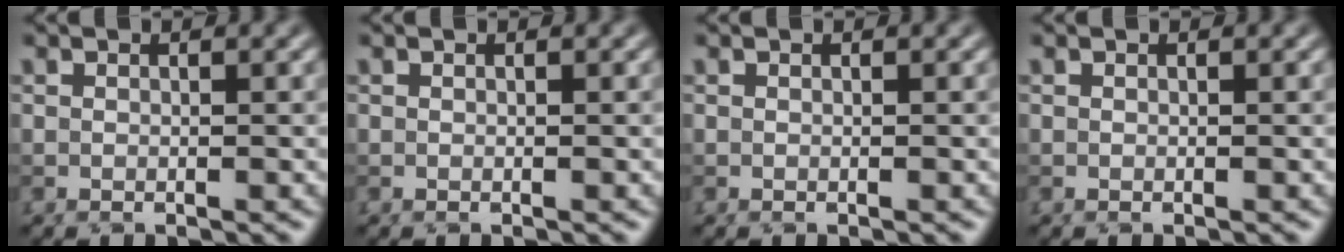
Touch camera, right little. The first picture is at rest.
{"total": 0.0}
{"total": 0.0}
{"total": 0.0}